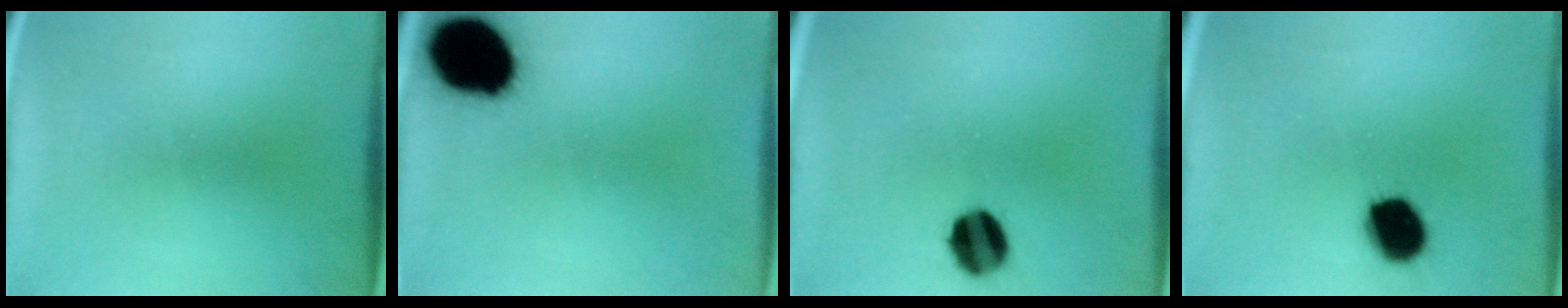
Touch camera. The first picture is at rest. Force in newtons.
{"total": 19.5}
{"total": 9.9}
{"total": 11.8}